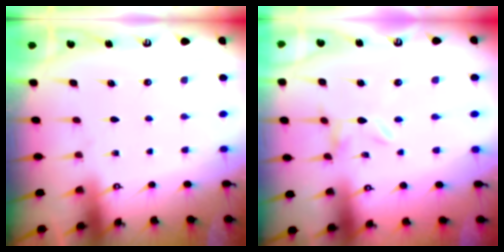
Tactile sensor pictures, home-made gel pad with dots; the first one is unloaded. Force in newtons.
{"total": 0.0}